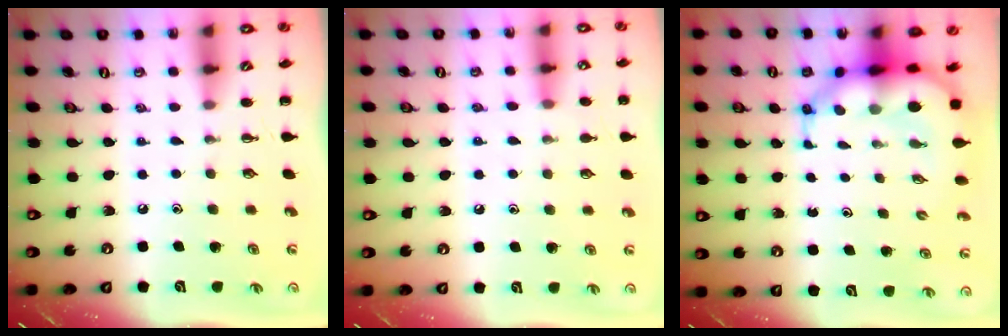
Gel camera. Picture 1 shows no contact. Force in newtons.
{"total": 7.1, "press": 6.6, "slide": 2.6}
{"total": 9.4, "press": 9.0, "slide": 2.6}